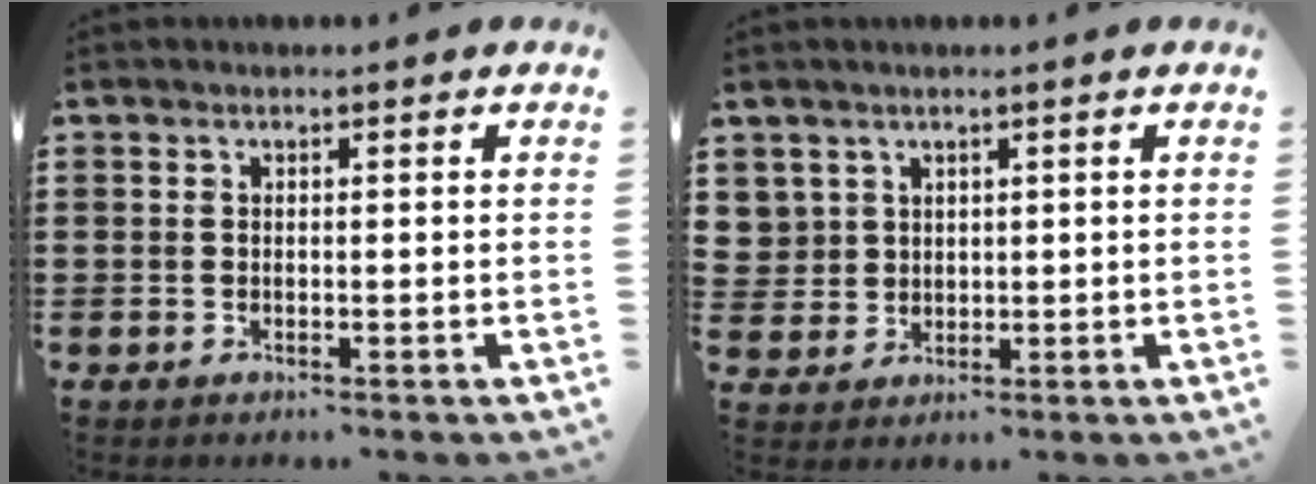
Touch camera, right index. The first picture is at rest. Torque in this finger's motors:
{"motor_torque": [-0.19, -0.13, 0.00, 0.00]}